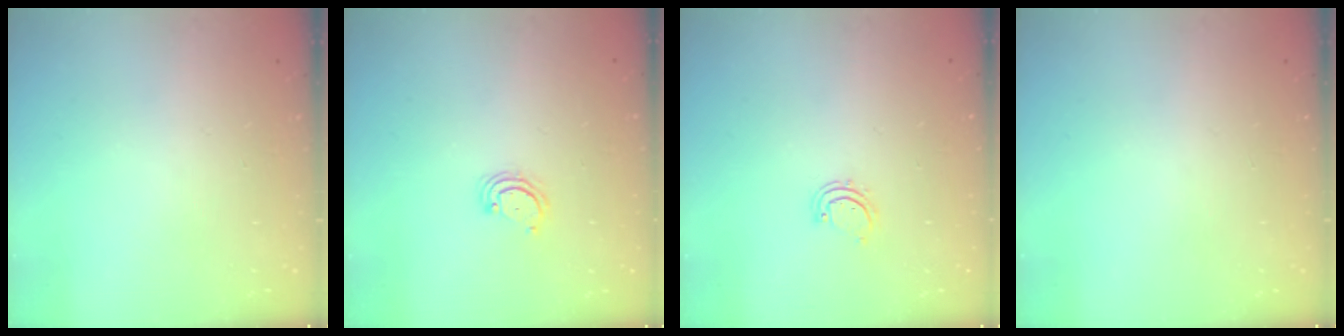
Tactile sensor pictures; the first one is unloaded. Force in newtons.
{"total": 2.9, "press": 2.9, "slide": 0.3}
{"total": 2.9, "press": 2.9, "slide": 0.3}
{"total": 0.0}